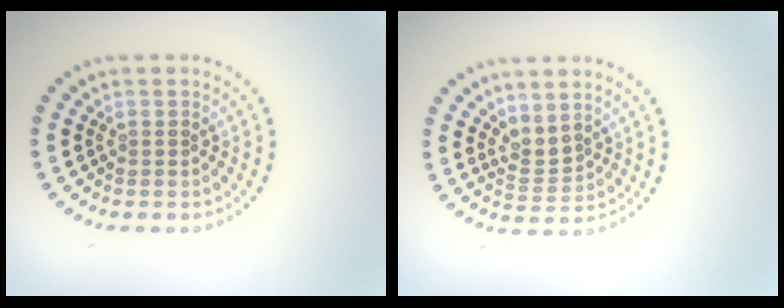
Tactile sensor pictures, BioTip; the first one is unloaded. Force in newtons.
{"total": 1.9, "press": 1.4, "slide": 1.2}